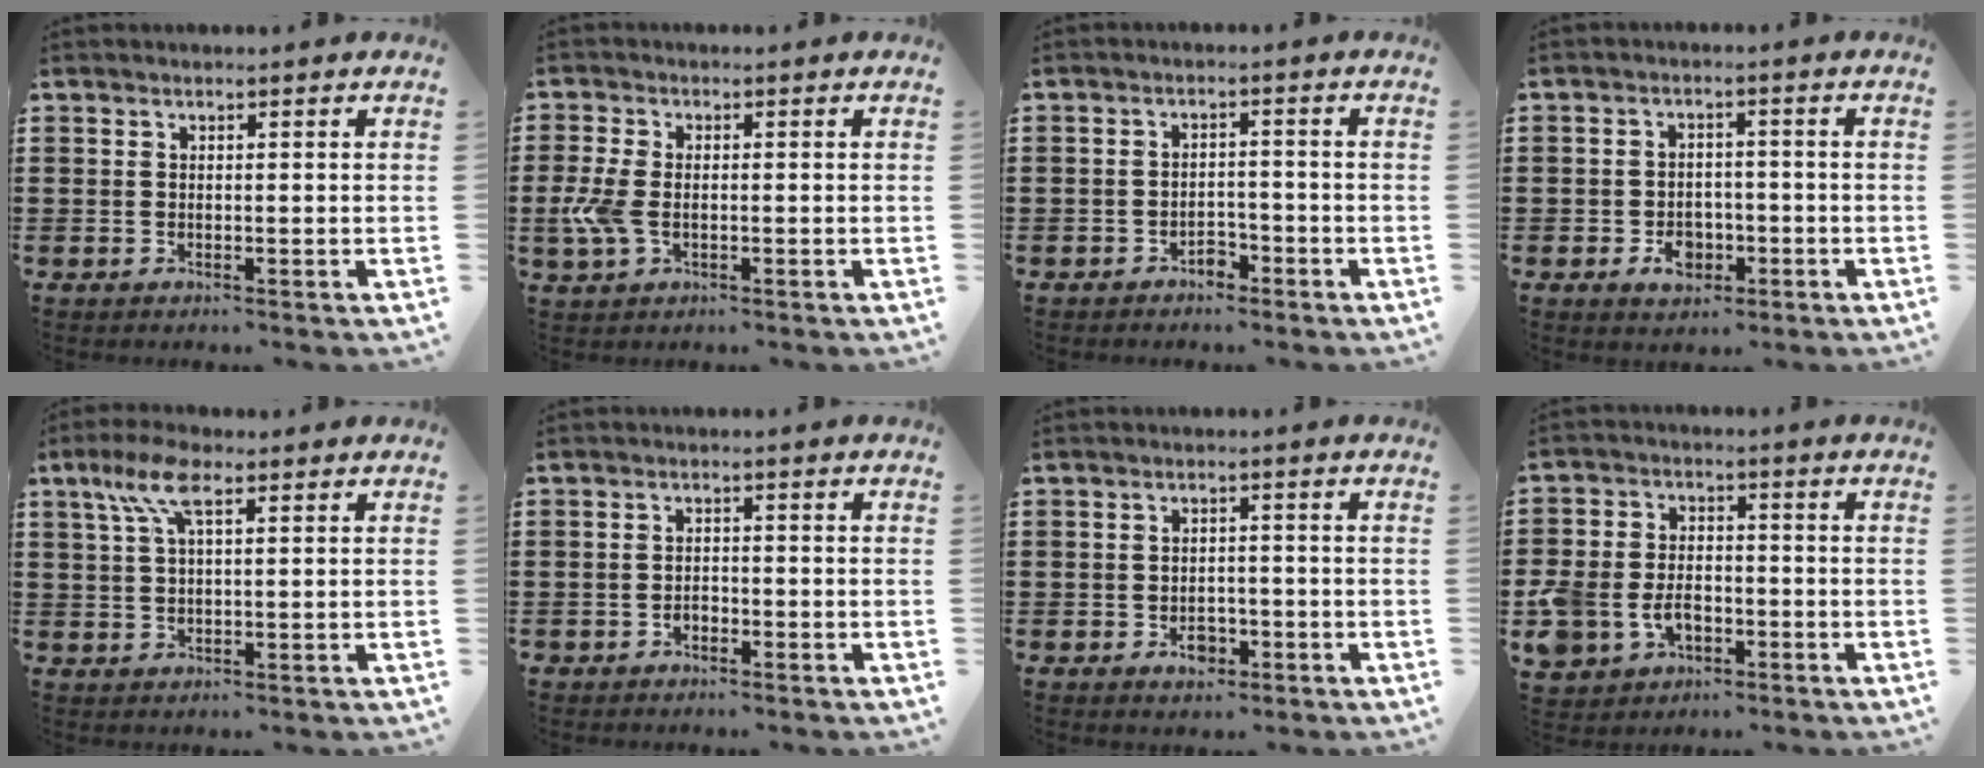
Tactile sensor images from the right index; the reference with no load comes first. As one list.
[{"total": 5.2, "force": [-1.1, 2.8, 4.2], "torque": [-0.109, -0.010, -0.025]}, {"total": 2.4, "force": [-2.0, 0.9, 0.9], "torque": [-0.021, 0.000, -0.041]}, {"total": 4.2, "force": [-1.7, 2.9, 2.5], "torque": [-0.040, 0.001, -0.032]}, {"total": 6.3, "force": [3.0, 2.0, 5.1], "torque": [-0.110, 0.009, 0.052]}, {"total": 1.4, "force": [-1.1, 0.7, 0.3], "torque": [-0.009, -0.001, -0.024]}, {"total": 3.1, "force": [-1.5, 2.0, 1.8], "torque": [-0.027, -0.004, -0.029]}, {"total": 7.0, "force": [-2.6, 5.2, 3.8], "torque": [-0.110, 0.005, -0.053]}]